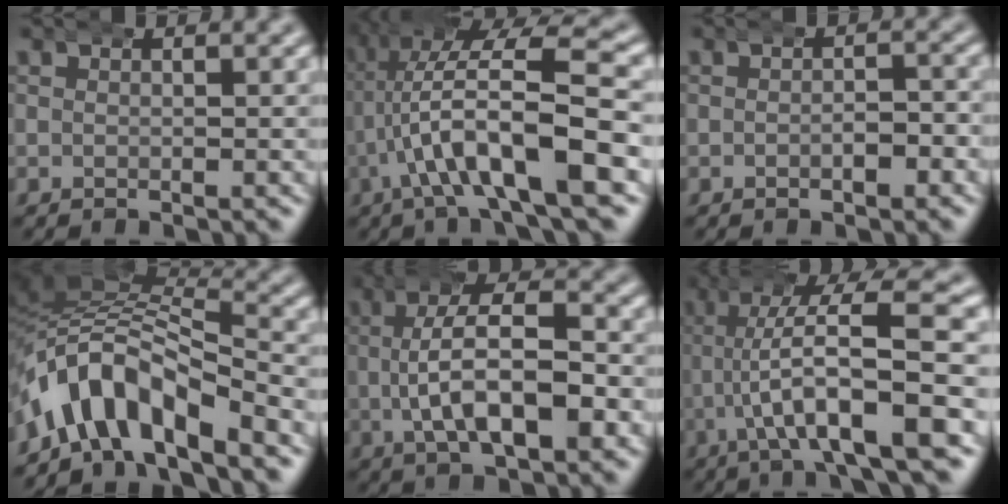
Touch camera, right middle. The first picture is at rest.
{"total": 9.5, "force": [-0.1, 3.5, 8.8], "torque": [-0.158, 0.003, 0.002]}
{"total": 1.7, "force": [-0.7, 0.9, 1.2], "torque": [-0.009, 0.000, -0.017]}
{"total": 9.5, "force": [-3.7, 6.5, 5.8], "torque": [-0.137, -0.028, -0.054]}
{"total": 8.2, "force": [-0.8, 4.1, 7.1], "torque": [-0.119, -0.003, -0.012]}
{"total": 8.4, "force": [-0.3, 2.3, 8.0], "torque": [-0.137, 0.005, -0.007]}